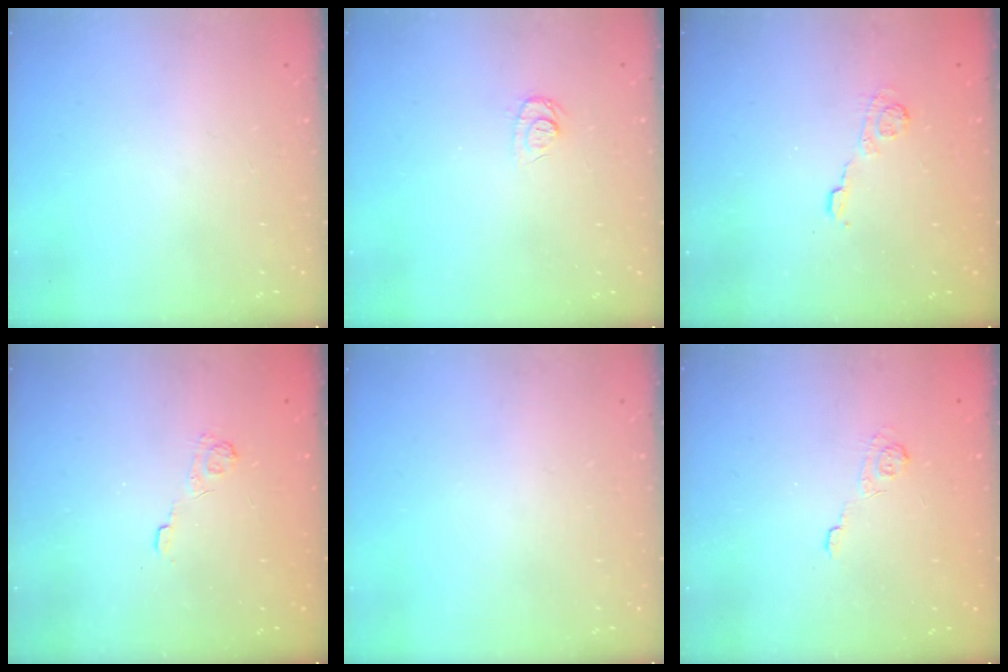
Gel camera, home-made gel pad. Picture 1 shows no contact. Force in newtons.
{"total": 6.6, "press": 6.6, "slide": 0.7}
{"total": 4.1, "press": 3.8, "slide": 1.4}
{"total": 3.6, "press": 3.2, "slide": 1.6}
{"total": 0.0}
{"total": 3.0, "press": 2.6, "slide": 1.4}